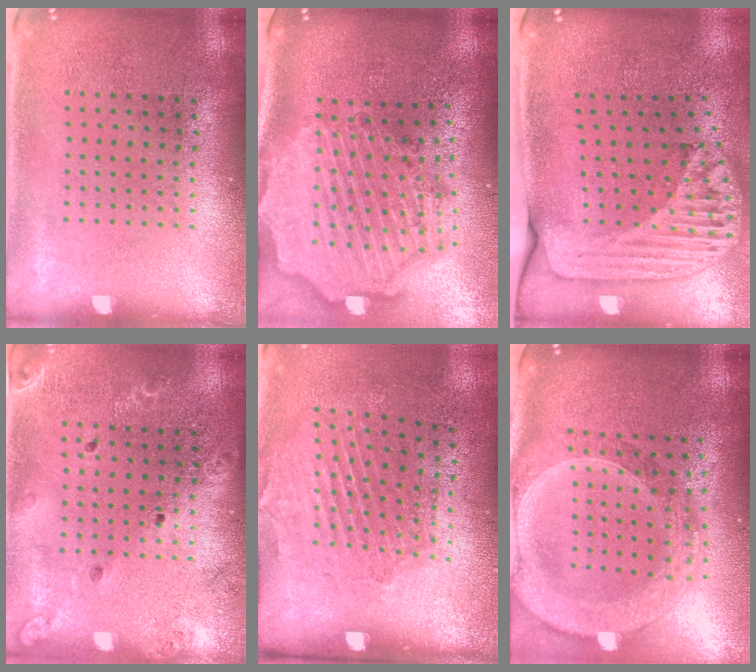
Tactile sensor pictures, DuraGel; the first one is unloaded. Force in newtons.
{"total": 3.6, "press": 2.9, "slide": 2.1}
{"total": 2.4, "press": 1.7, "slide": 1.7}
{"total": 1.4, "press": 1.4, "slide": 0.1}
{"total": 1.9, "press": 1.2, "slide": 1.5}
{"total": 2.9, "press": 2.5, "slide": 1.4}